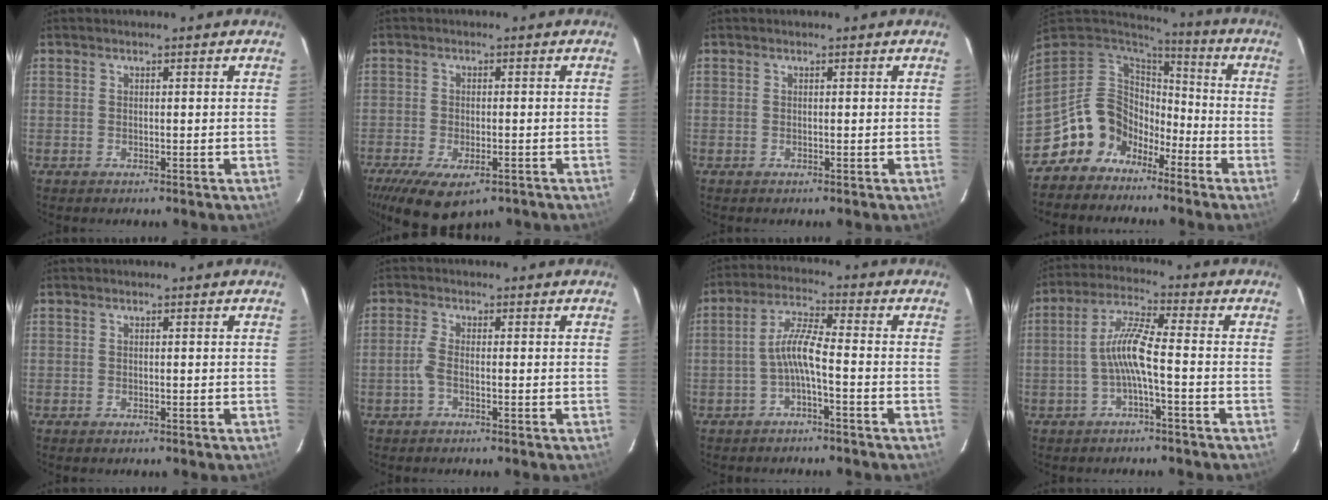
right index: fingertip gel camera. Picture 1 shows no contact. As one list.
[{"total": 10.9, "force": [-6.7, 4.9, 7.1], "torque": [-0.151, -0.034, -0.103]}, {"total": 0.0}, {"total": 13.3, "force": [-8.5, 9.5, 3.7], "torque": [-0.094, 0.029, -0.148]}, {"total": 0.0}, {"total": 2.0, "force": [-1.0, 0.3, 1.7], "torque": [-0.044, 0.002, -0.023]}, {"total": 5.4, "force": [-2.2, 0.5, 4.9], "torque": [-0.113, 0.016, -0.041]}, {"total": 6.7, "force": [-2.0, 0.3, 6.3], "torque": [-0.144, 0.015, -0.038]}]